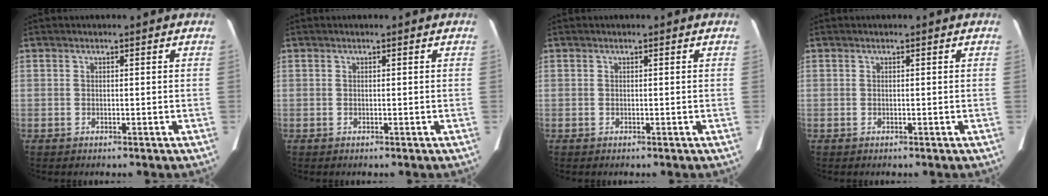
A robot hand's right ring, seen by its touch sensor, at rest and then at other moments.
{"total": 0.0}
{"total": 0.0}
{"total": 0.0}